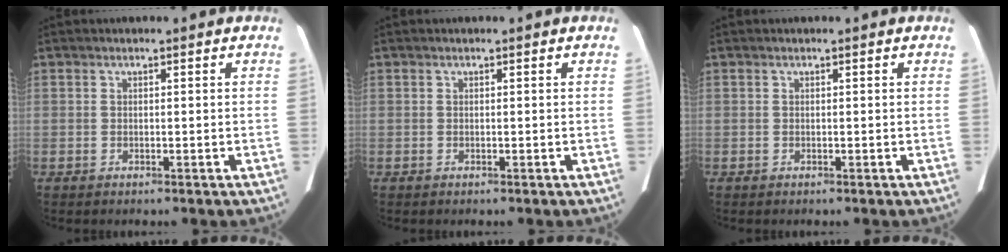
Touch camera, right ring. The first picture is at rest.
{"total": 0.0}
{"total": 0.0}